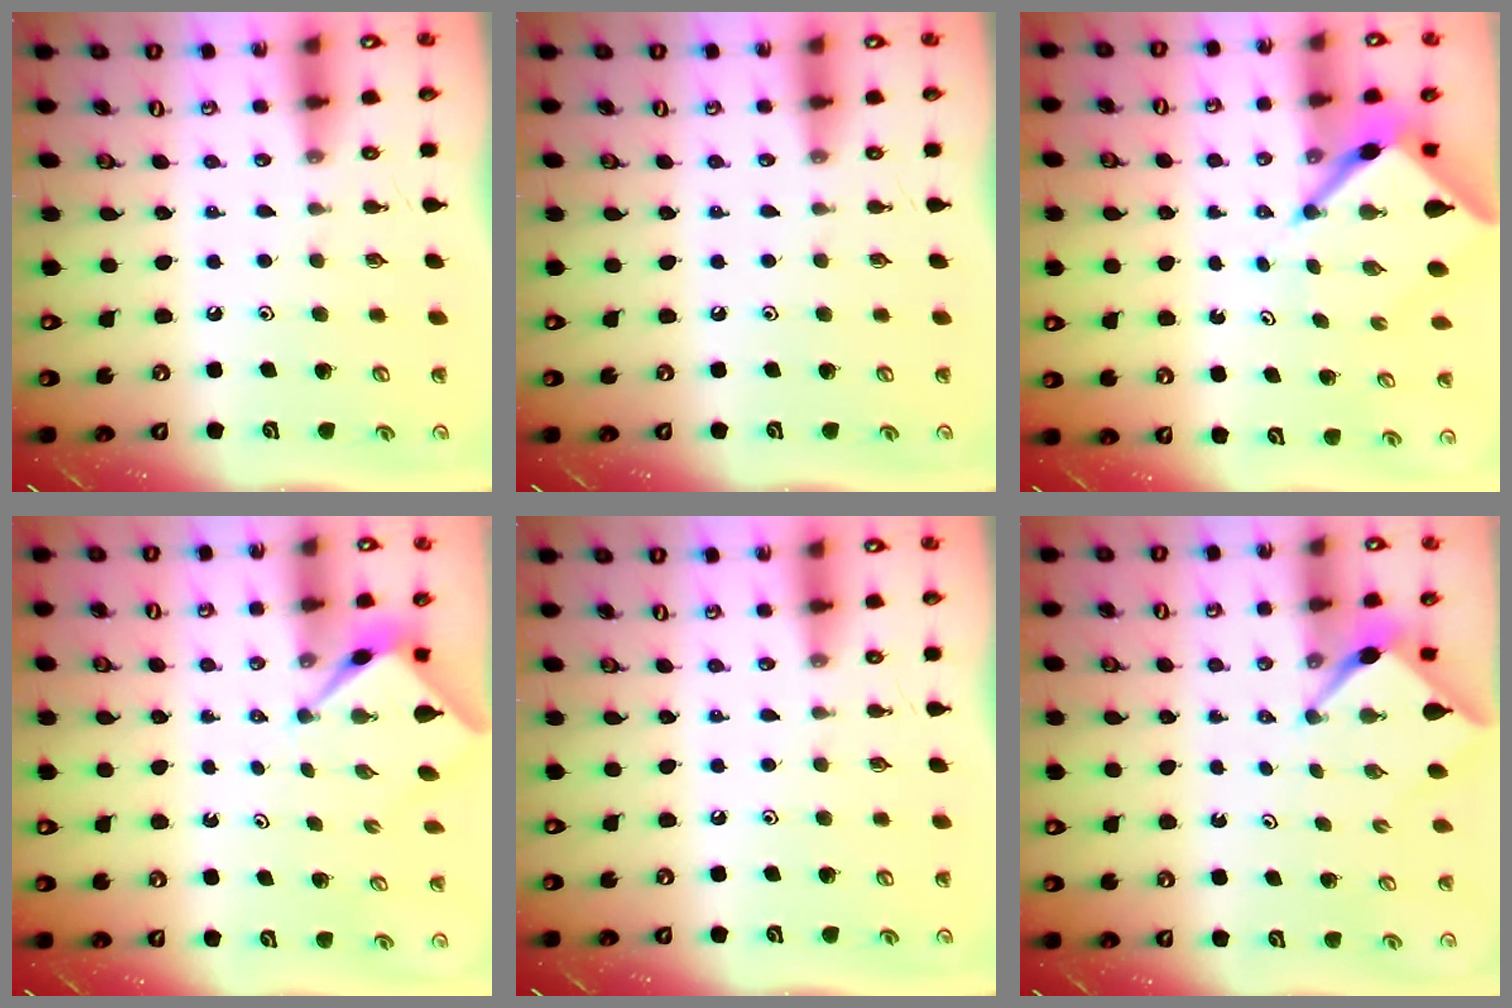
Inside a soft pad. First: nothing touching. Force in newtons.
{"total": 0.0}
{"total": 6.4, "press": 6.4, "slide": 0.6}
{"total": 2.5, "press": 2.4, "slide": 0.3}
{"total": 0.0}
{"total": 2.6, "press": 2.6, "slide": 0.3}